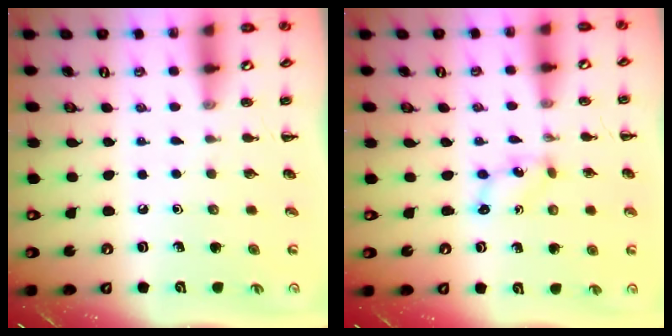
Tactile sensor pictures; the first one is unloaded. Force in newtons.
{"total": 1.7, "press": 1.6, "slide": 0.5}